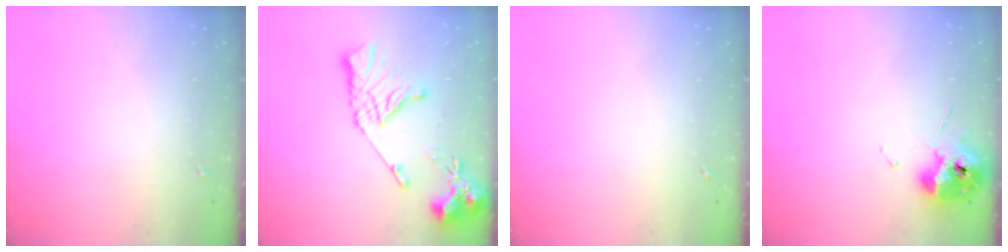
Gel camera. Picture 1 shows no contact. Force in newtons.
{"total": 16.4, "press": 16.3, "slide": 1.9}
{"total": 0.0}
{"total": 11.0, "press": 11.0, "slide": 1.1}